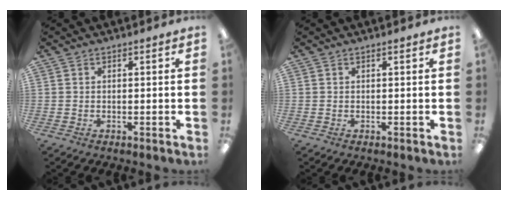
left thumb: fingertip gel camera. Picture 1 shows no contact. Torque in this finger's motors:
{"motor_torque": [-0.18, -0.04, 0.17, -0.11, 0.01]}